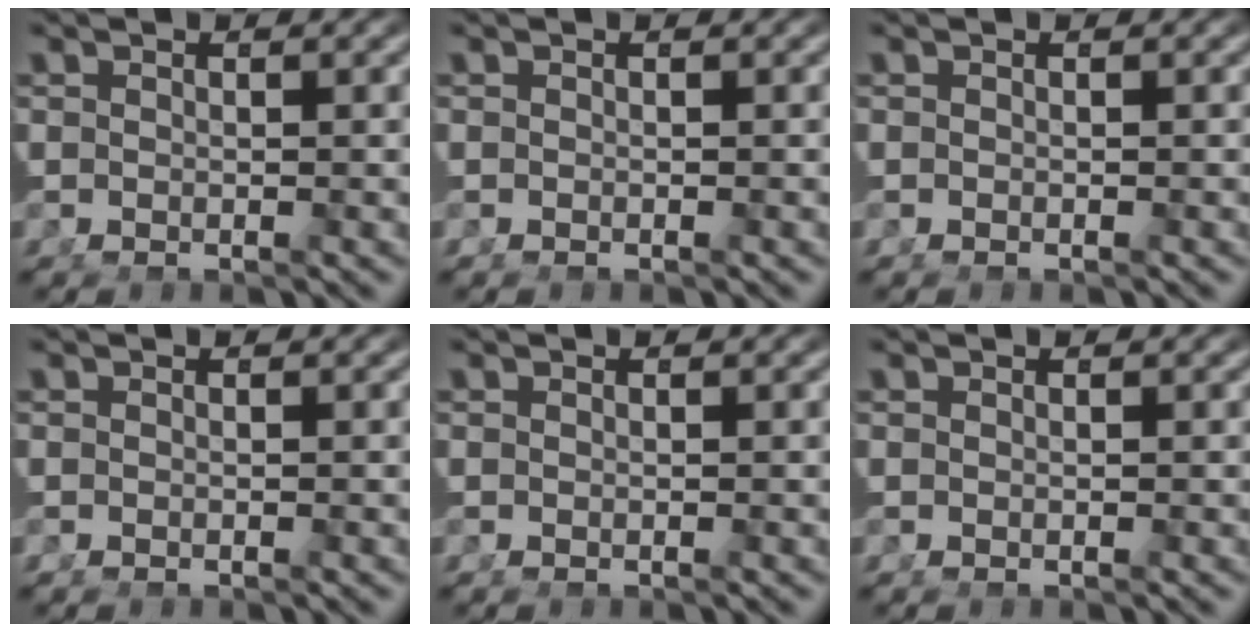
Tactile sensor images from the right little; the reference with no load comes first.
{"total": 0.0}
{"total": 0.0}
{"total": 0.0}
{"total": 0.0}
{"total": 0.0}